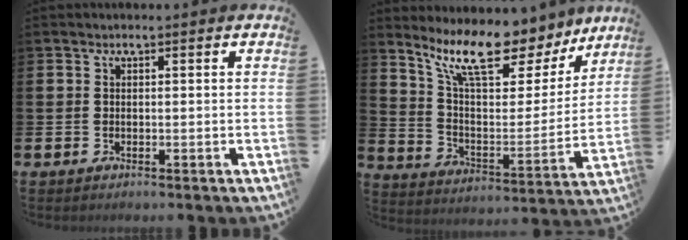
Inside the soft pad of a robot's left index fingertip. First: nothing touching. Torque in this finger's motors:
{"motor_torque": [1.74, -0.39, 0.30, 0.21]}